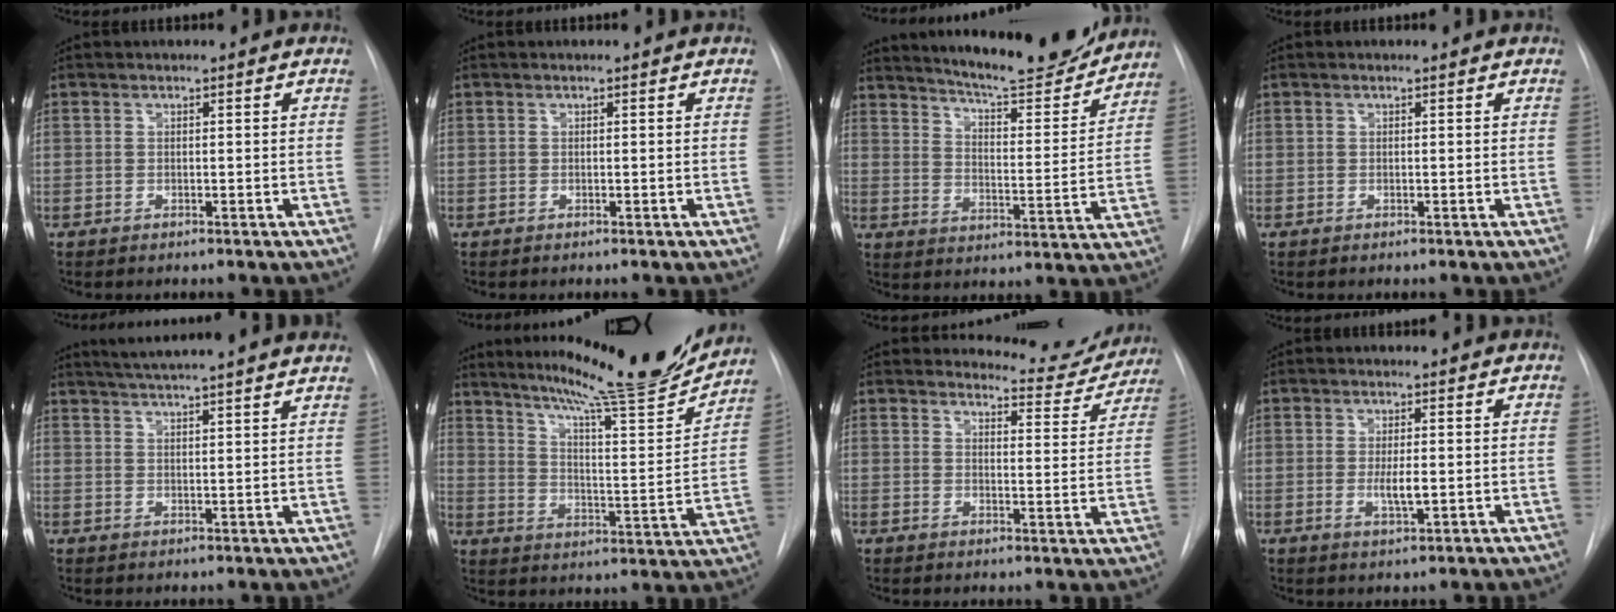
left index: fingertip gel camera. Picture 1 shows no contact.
{"total": 0.0}
{"total": 17.8, "force": [16.6, 1.6, 6.3], "torque": [-0.096, -0.042, 0.227]}
{"total": 0.0}
{"total": 16.1, "force": [14.4, -0.4, 7.2], "torque": [-0.122, 0.006, 0.186]}
{"total": 20.7, "force": [18.6, 0.1, 9.1], "torque": [-0.143, -0.057, 0.262]}
{"total": 7.9, "force": [7.7, 1.4, -0.5], "torque": [0.015, -0.034, 0.086]}
{"total": 3.3, "force": [-0.1, 0.7, 3.2], "torque": [-0.060, -0.005, -0.001]}